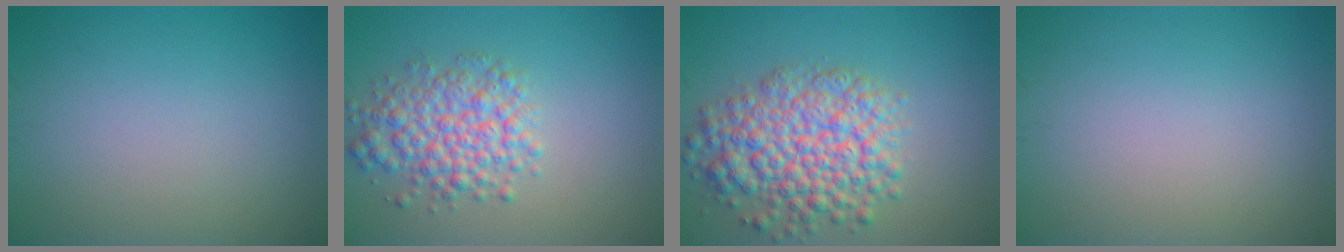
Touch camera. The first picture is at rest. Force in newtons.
{"total": 4.8, "press": 4.8, "slide": 0.2}
{"total": 7.4, "press": 7.4, "slide": 0.3}
{"total": 0.0}